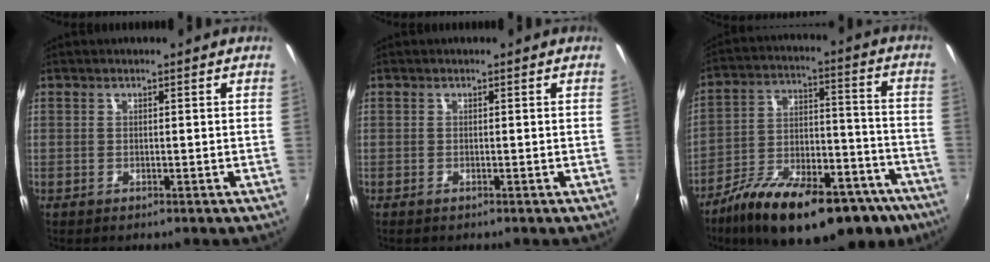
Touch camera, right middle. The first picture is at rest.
{"total": 0.5, "force": [-0.4, 0.1, 0.3], "torque": [-0.005, -0.003, -0.008]}
{"total": 27.7, "force": [-18.8, 10.9, 17.1], "torque": [-0.267, 0.000, -0.263]}